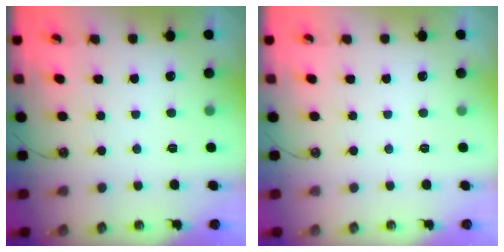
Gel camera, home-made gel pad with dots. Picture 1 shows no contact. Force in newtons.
{"total": 0.0}